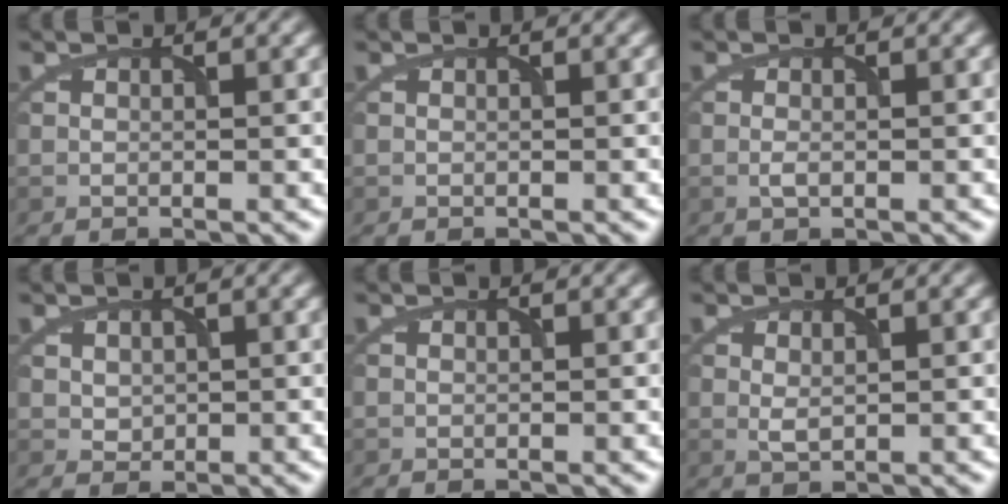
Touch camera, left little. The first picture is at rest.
{"total": 0.0}
{"total": 0.8, "force": [-0.2, 0.3, 0.7], "torque": [-0.020, -0.002, -0.006]}
{"total": 1.4, "force": [0.5, 1.3, 0.6], "torque": [-0.014, -0.004, 0.016]}
{"total": 0.0}
{"total": 1.2, "force": [0.2, 0.6, 1.0], "torque": [-0.024, -0.002, 0.008]}